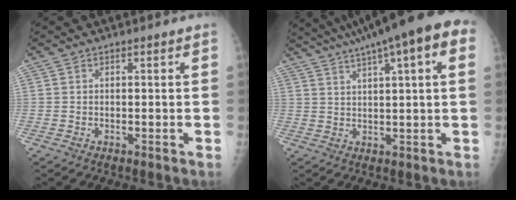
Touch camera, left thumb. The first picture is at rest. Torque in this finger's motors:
{"motor_torque": [3.14, -1.29, 2.15, -0.62, 0.44]}